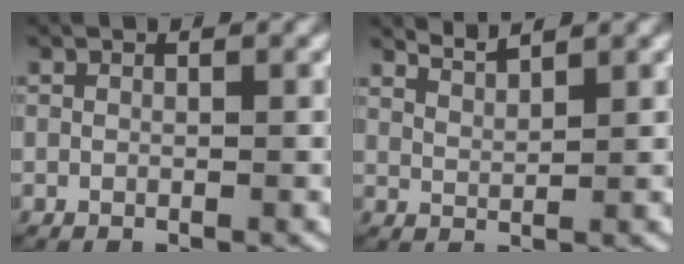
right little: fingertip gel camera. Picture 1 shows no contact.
{"total": 2.6, "force": [2.5, -0.3, 0.9], "torque": [-0.020, -0.005, 0.054]}